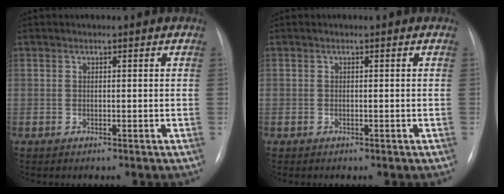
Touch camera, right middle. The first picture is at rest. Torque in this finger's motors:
{"motor_torque": [0.06, -0.06, -0.05, -0.12]}